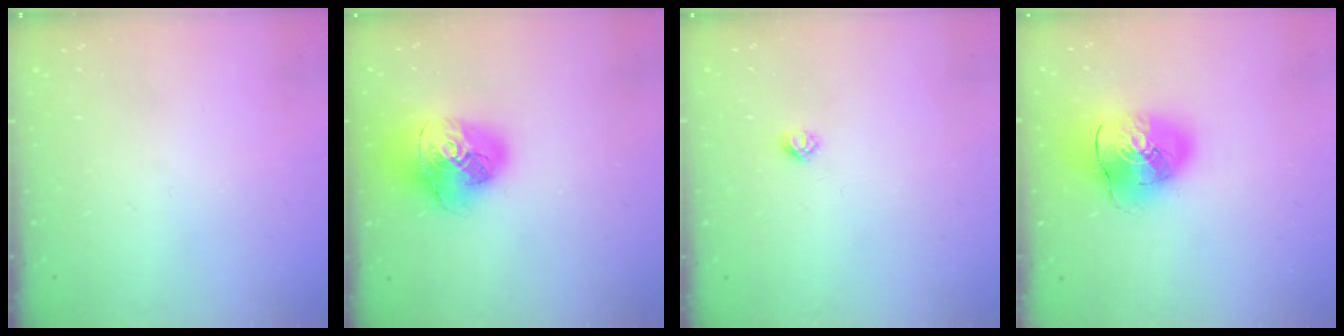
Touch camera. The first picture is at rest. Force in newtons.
{"total": 18.2, "press": 18.0, "slide": 2.2}
{"total": 2.7, "press": 2.6, "slide": 0.3}
{"total": 13.9, "press": 13.7, "slide": 2.4}